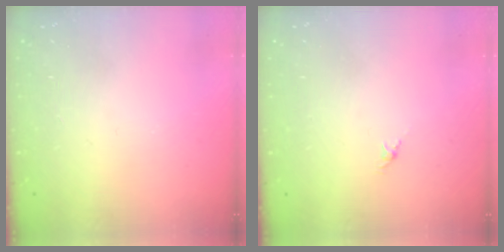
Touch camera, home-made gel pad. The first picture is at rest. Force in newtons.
{"total": 0.0}